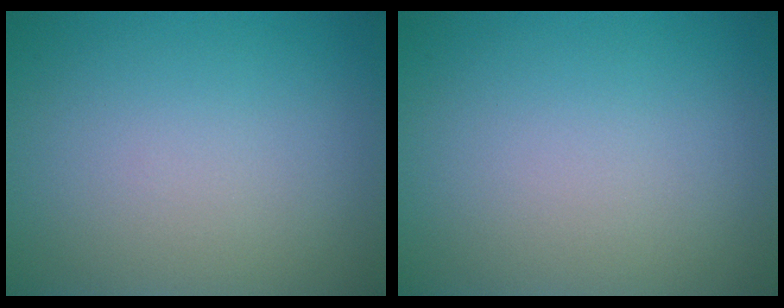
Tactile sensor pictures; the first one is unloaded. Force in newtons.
{"total": 0.0}